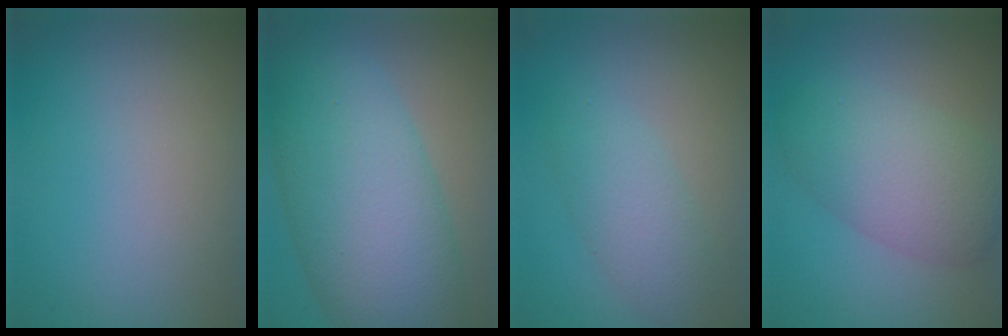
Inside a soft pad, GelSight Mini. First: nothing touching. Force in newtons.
{"total": 11.5, "press": 11.4, "slide": 0.1}
{"total": 3.4, "press": 3.4, "slide": 0.1}
{"total": 5.8, "press": 5.8, "slide": 0.4}